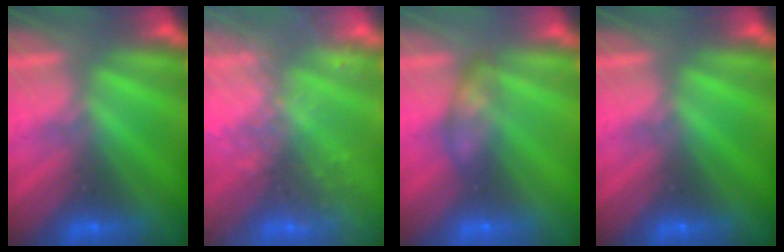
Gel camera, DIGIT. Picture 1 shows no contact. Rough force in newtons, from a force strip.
{"total": 8.1}
{"total": 2.3}
{"total": 0.0}